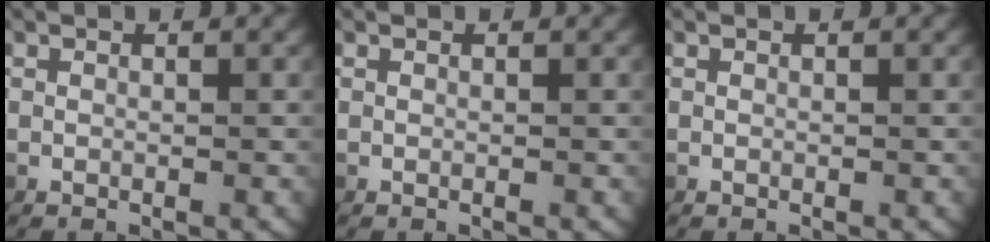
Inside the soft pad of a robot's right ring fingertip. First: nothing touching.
{"total": 0.0}
{"total": 0.0}